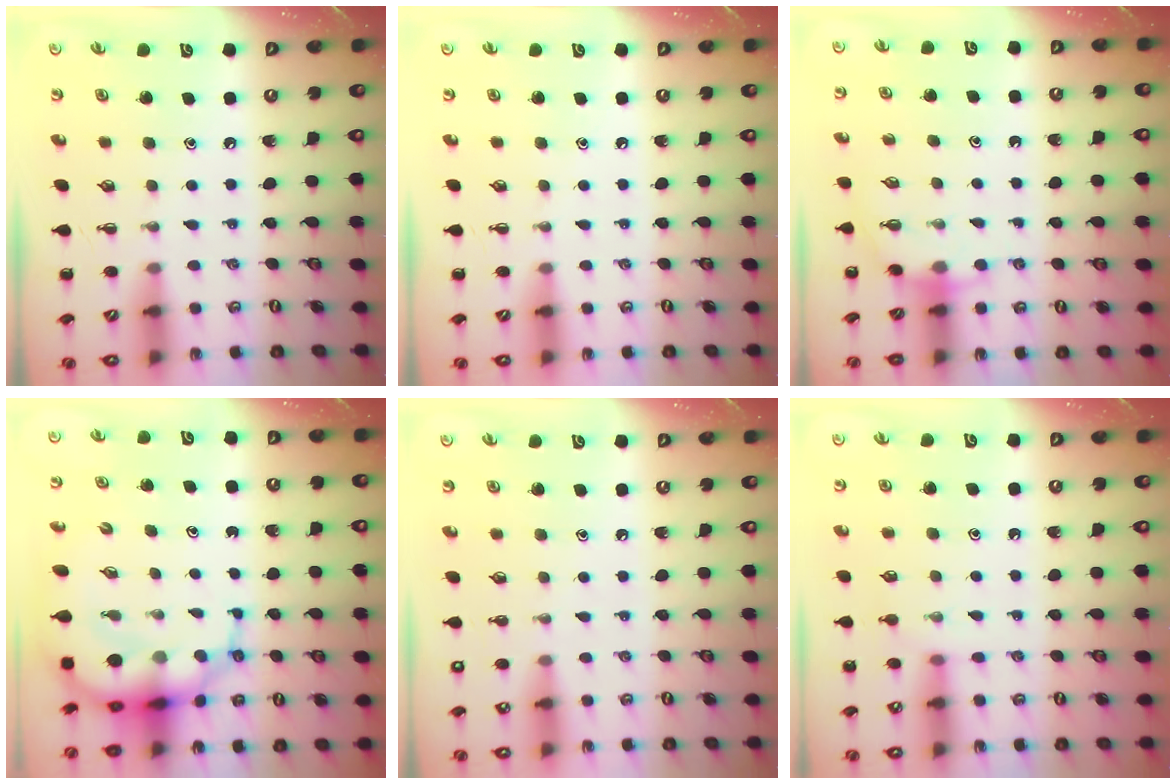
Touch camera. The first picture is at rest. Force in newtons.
{"total": 0.0}
{"total": 4.2, "press": 4.1, "slide": 0.9}
{"total": 10.5, "press": 10.1, "slide": 2.8}
{"total": 1.8, "press": 1.8, "slide": 0.3}
{"total": 4.9, "press": 4.8, "slide": 1.2}